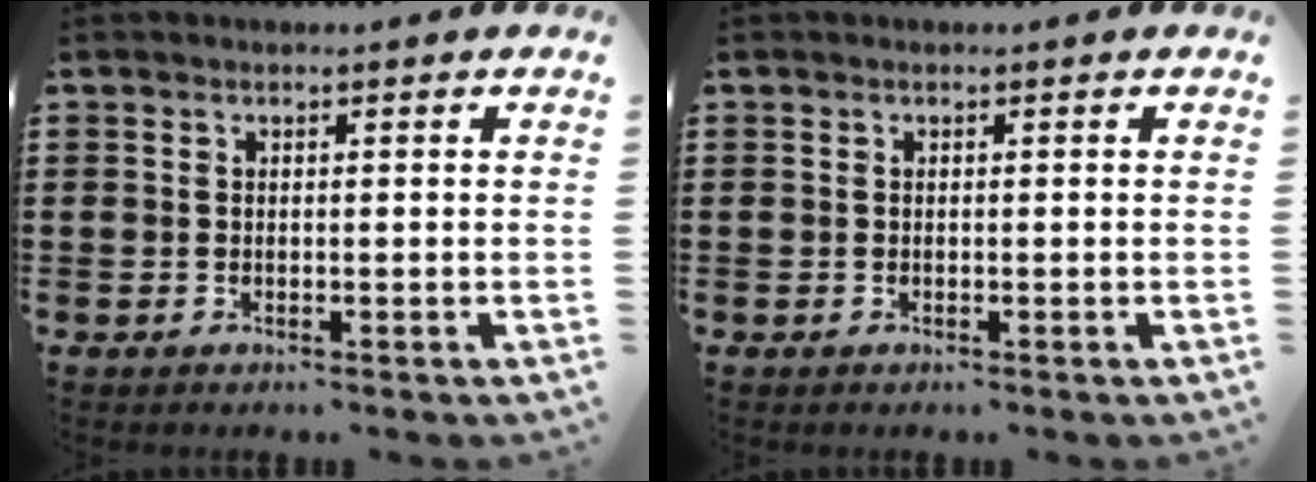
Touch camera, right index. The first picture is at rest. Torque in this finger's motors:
{"motor_torque": [-0.07, 0.07, 0.00, -0.01]}